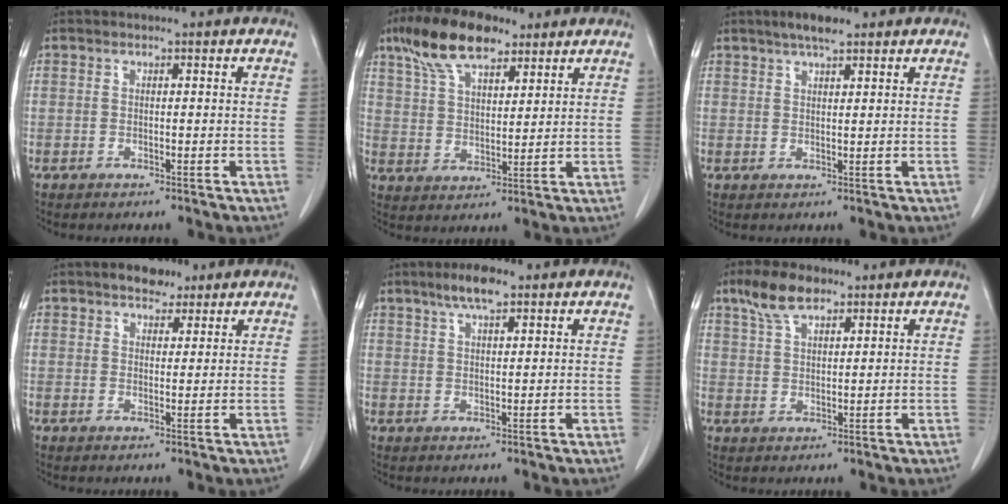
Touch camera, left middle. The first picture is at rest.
{"total": 11.0, "force": [7.7, 4.1, 6.7], "torque": [-0.132, 0.023, 0.144]}
{"total": 4.2, "force": [3.1, 0.8, 2.7], "torque": [-0.050, 0.007, 0.053]}
{"total": 4.2, "force": [3.1, 2.0, 1.9], "torque": [-0.031, 0.008, 0.052]}
{"total": 5.0, "force": [3.5, 1.0, 3.4], "torque": [-0.069, 0.007, 0.063]}
{"total": 6.1, "force": [4.4, 2.3, 3.6], "torque": [-0.078, 0.014, 0.086]}